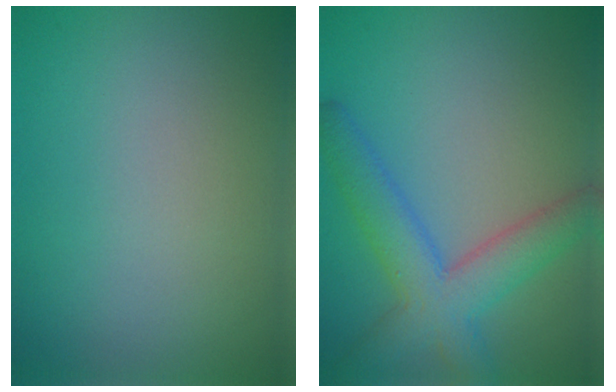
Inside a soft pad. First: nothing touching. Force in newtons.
{"total": 5.7, "press": 5.7, "slide": 0.2}